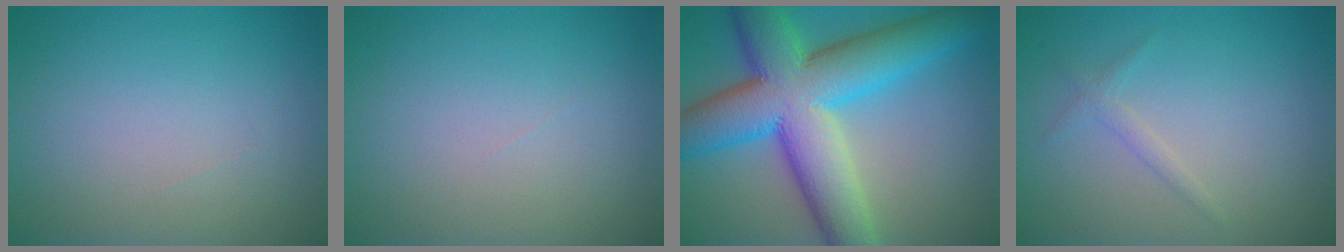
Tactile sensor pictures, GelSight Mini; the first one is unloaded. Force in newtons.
{"total": 0.0}
{"total": 13.1, "press": 13.1, "slide": 0.4}
{"total": 1.1, "press": 1.1, "slide": 0.0}